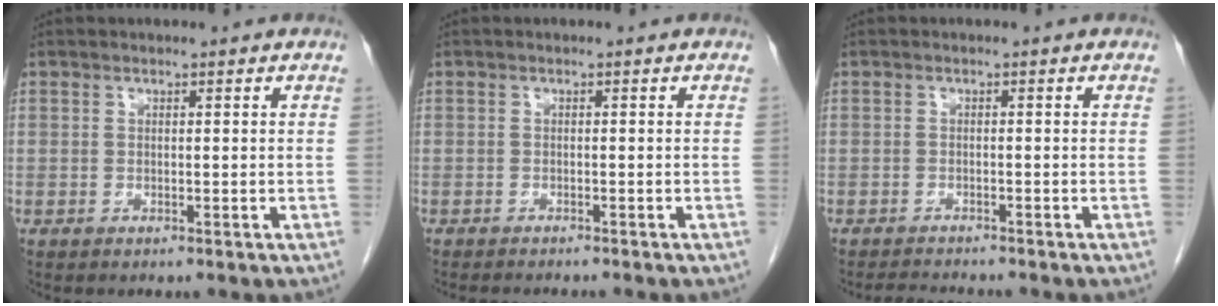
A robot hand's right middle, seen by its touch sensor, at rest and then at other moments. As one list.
[{"total": 4.9, "force": [-4.3, 0.7, 2.1], "torque": [-0.023, -0.006, -0.056]}, {"total": 3.4, "force": [-3.3, 0.0, 0.9], "torque": [-0.017, -0.015, -0.052]}]